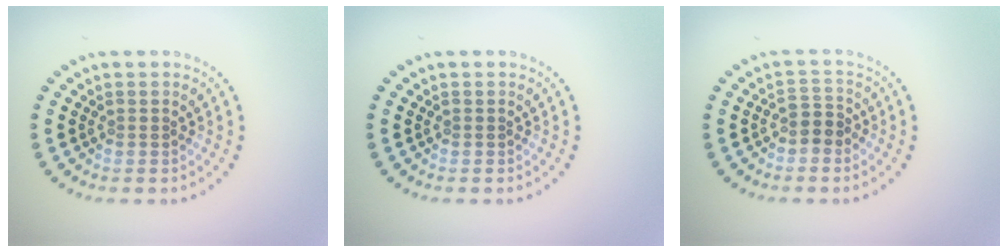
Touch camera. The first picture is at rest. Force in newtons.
{"total": 0.0}
{"total": 1.9, "press": 1.6, "slide": 1.1}